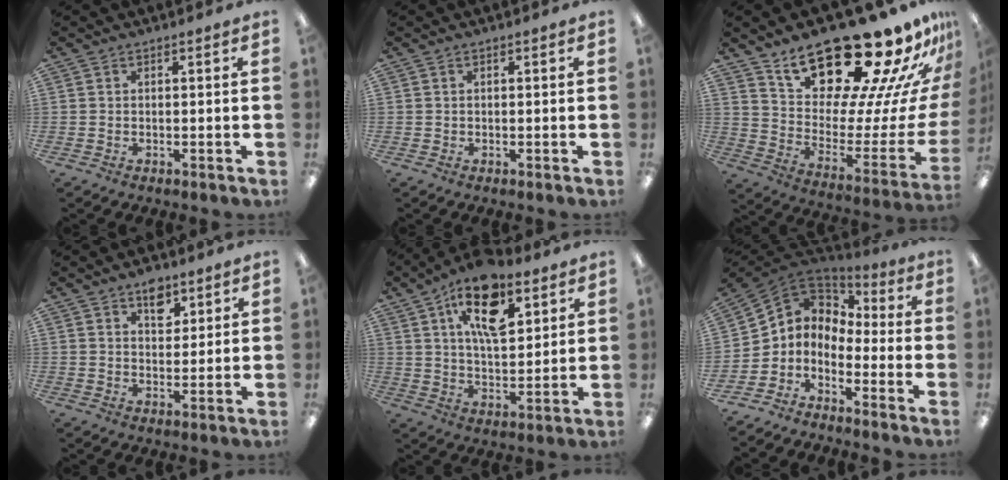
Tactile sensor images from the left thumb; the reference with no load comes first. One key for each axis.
{"total": 0.0}
{"total": 27.3, "fx": 21.0, "fy": 9.8, "fz": 14.4, "tx": -0.192, "ty": -0.162, "tz": 0.364}
{"total": 6.2, "fx": 3.8, "fy": 3.8, "fz": 3.2, "tx": -0.025, "ty": -0.016, "tz": 0.061}
{"total": 16.5, "fx": 8.8, "fy": 8.0, "fz": 11.4, "tx": -0.176, "ty": -0.026, "tz": 0.151}
{"total": 3.9, "fx": -1.1, "fy": 3.8, "fz": 0.3, "tx": -0.014, "ty": -0.007, "tz": -0.018}